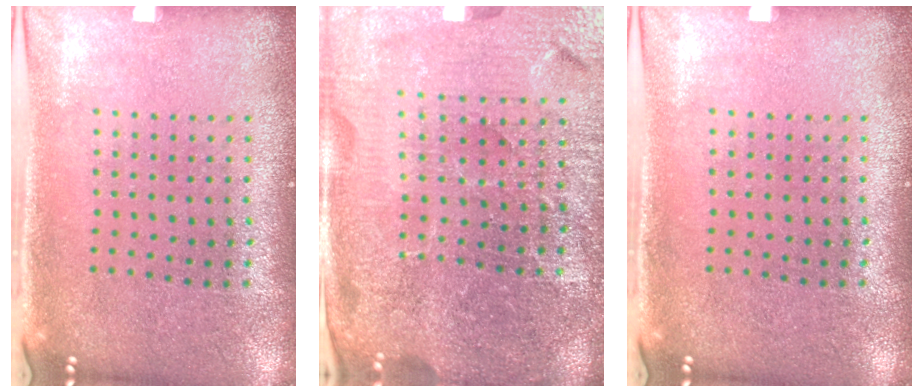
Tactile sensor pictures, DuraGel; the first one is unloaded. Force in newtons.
{"total": 5.7, "press": 5.1, "slide": 2.5}
{"total": 0.0}